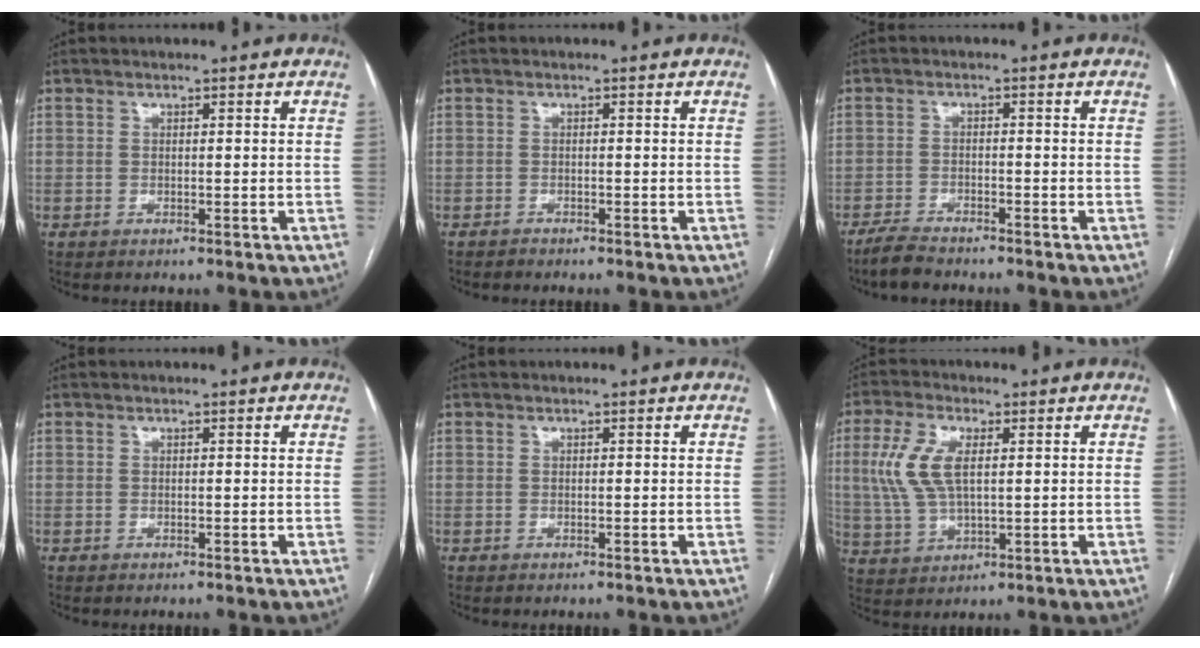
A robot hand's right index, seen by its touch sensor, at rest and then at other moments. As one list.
[{"total": 0.7, "force": [-0.7, 0.1, 0.0], "torque": [-0.004, -0.002, -0.014]}, {"total": 4.1, "force": [-3.7, 0.6, 1.6], "torque": [-0.034, -0.011, -0.069]}, {"total": 0.0}, {"total": 0.0}, {"total": 8.9, "force": [1.9, 3.8, 7.8], "torque": [-0.190, 0.012, 0.041]}]